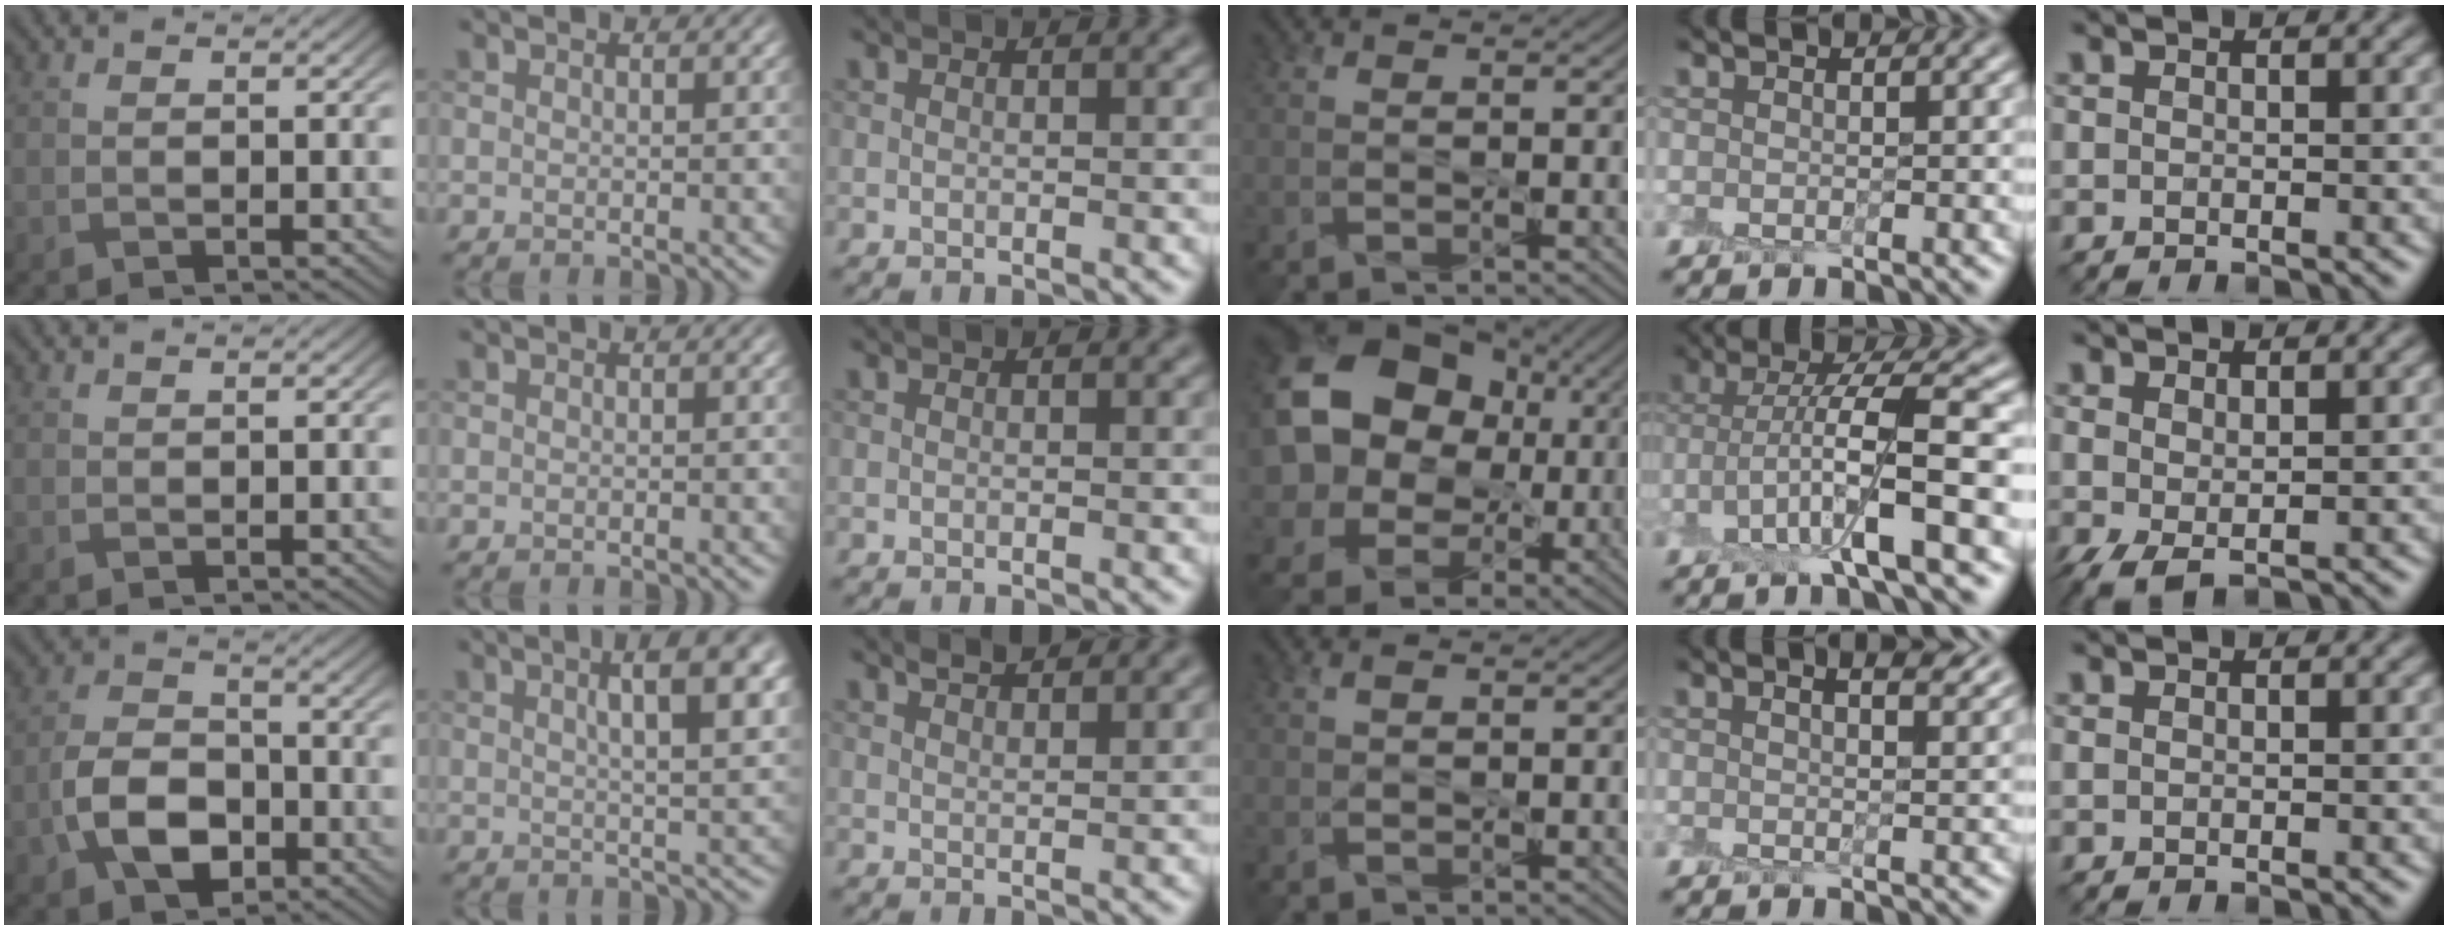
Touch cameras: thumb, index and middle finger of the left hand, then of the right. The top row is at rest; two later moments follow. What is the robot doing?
{"motion": "peel", "object": "shipping label"}